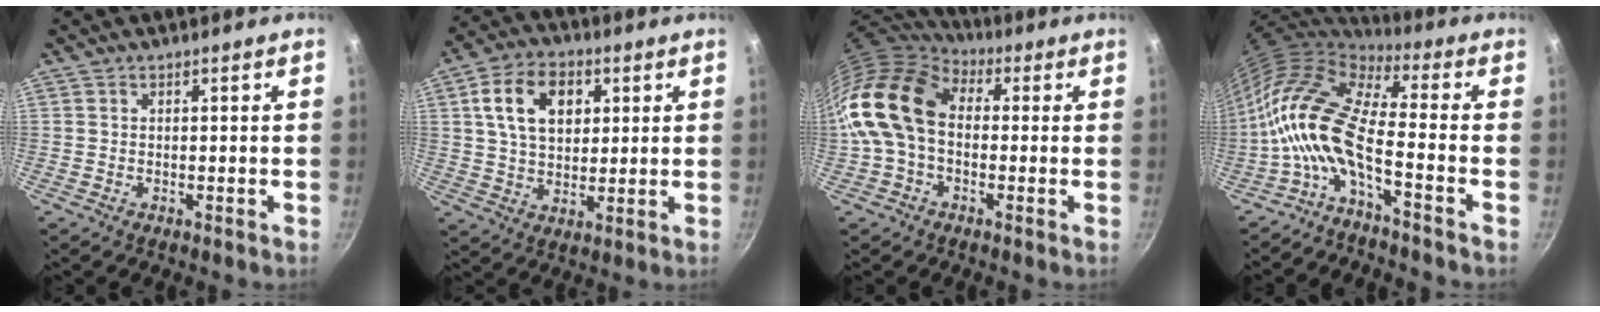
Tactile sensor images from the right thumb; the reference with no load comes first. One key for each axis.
{"total": 12.7, "fx": 3.7, "fy": 8.6, "fz": 8.5, "tx": -0.125, "ty": 0.004, "tz": 0.058}
{"total": 16.9, "fx": 0.3, "fy": 11.7, "fz": 12.1, "tx": -0.220, "ty": 0.033, "tz": -0.012}
{"total": 13.3, "fx": -3.9, "fy": 4.4, "fz": 12.0, "tx": -0.237, "ty": 0.046, "tz": -0.094}